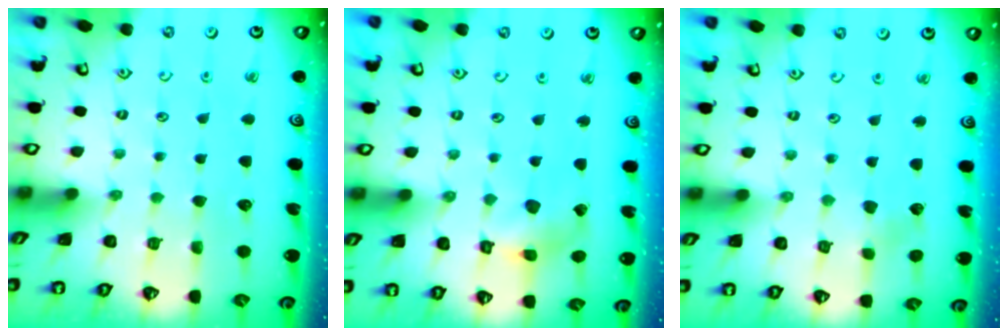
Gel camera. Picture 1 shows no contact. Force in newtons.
{"total": 5.2, "press": 5.2, "slide": 0.4}
{"total": 1.6, "press": 1.6, "slide": 0.2}